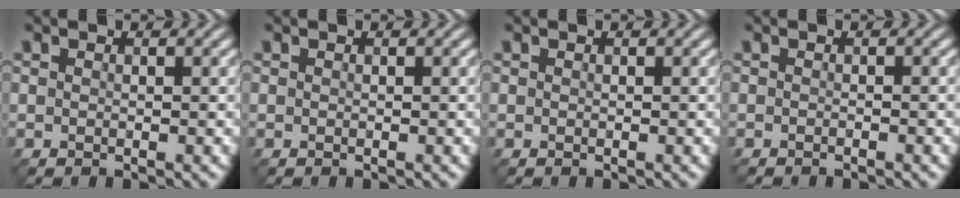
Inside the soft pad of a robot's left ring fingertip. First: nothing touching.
{"total": 0.0}
{"total": 0.0}
{"total": 0.7, "force": [-0.6, 0.1, 0.3], "torque": [-0.004, -0.003, -0.013]}